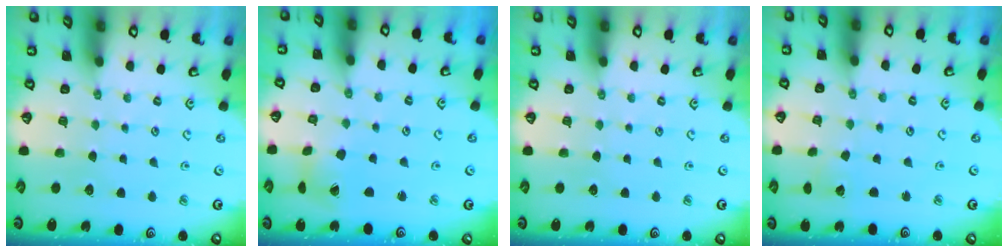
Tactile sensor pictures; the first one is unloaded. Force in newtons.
{"total": 3.8, "press": 3.8, "slide": 0.6}
{"total": 0.0}
{"total": 2.3, "press": 2.2, "slide": 0.3}